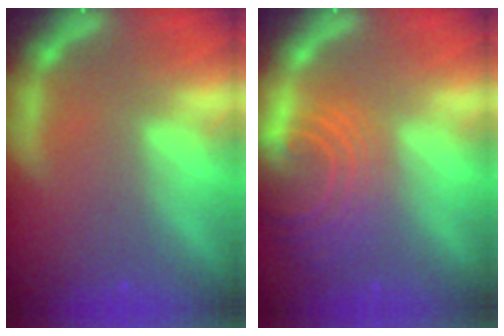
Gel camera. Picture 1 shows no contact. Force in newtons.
{"total": 8.1}